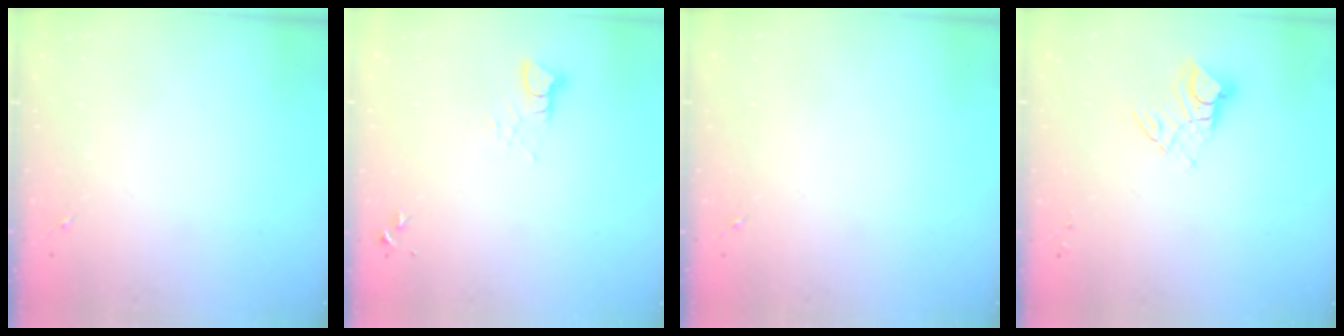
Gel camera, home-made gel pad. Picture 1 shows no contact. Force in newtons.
{"total": 3.4, "press": 3.4, "slide": 0.3}
{"total": 0.0}
{"total": 9.2, "press": 9.1, "slide": 0.8}